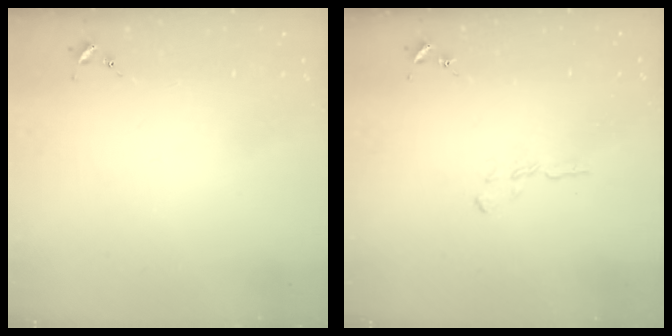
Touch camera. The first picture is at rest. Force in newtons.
{"total": 3.9, "press": 3.9, "slide": 0.4}